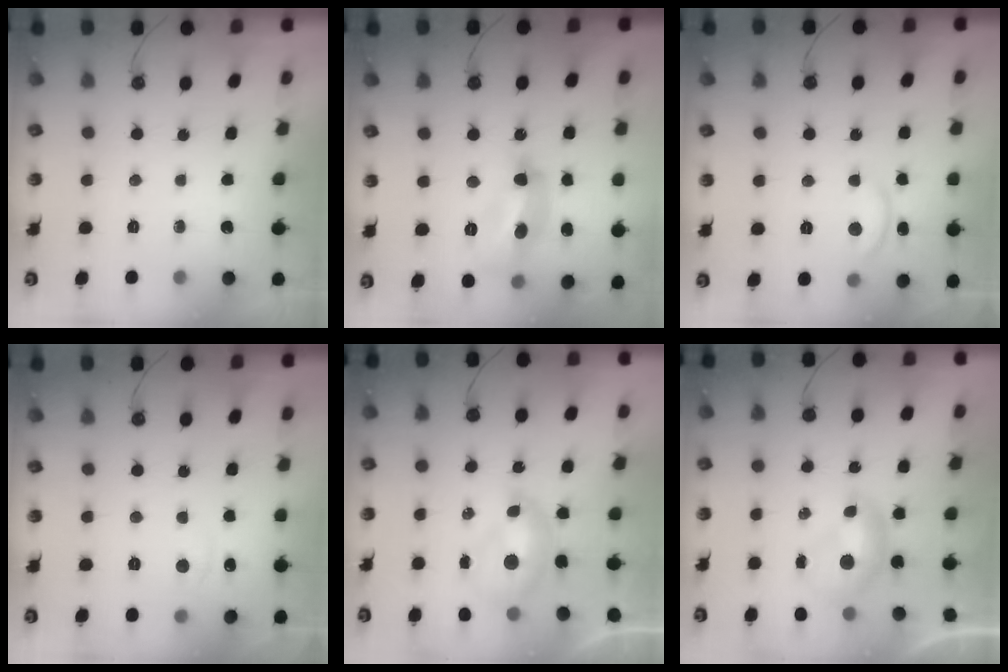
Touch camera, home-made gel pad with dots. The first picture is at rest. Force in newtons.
{"total": 12.7, "press": 12.7, "slide": 0.9}
{"total": 2.7, "press": 2.6, "slide": 0.3}
{"total": 0.8, "press": 0.3, "slide": 0.8}
{"total": 1.5, "press": 1.4, "slide": 0.6}
{"total": 0.0}